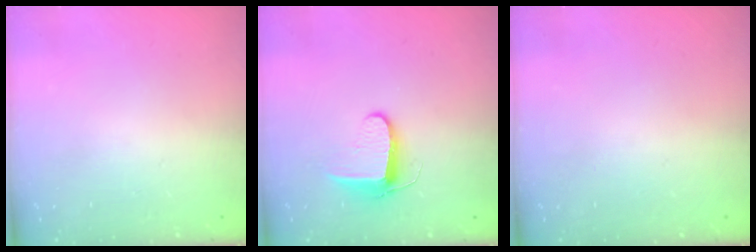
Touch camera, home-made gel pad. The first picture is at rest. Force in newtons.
{"total": 8.1, "press": 8.1, "slide": 0.9}
{"total": 0.0}